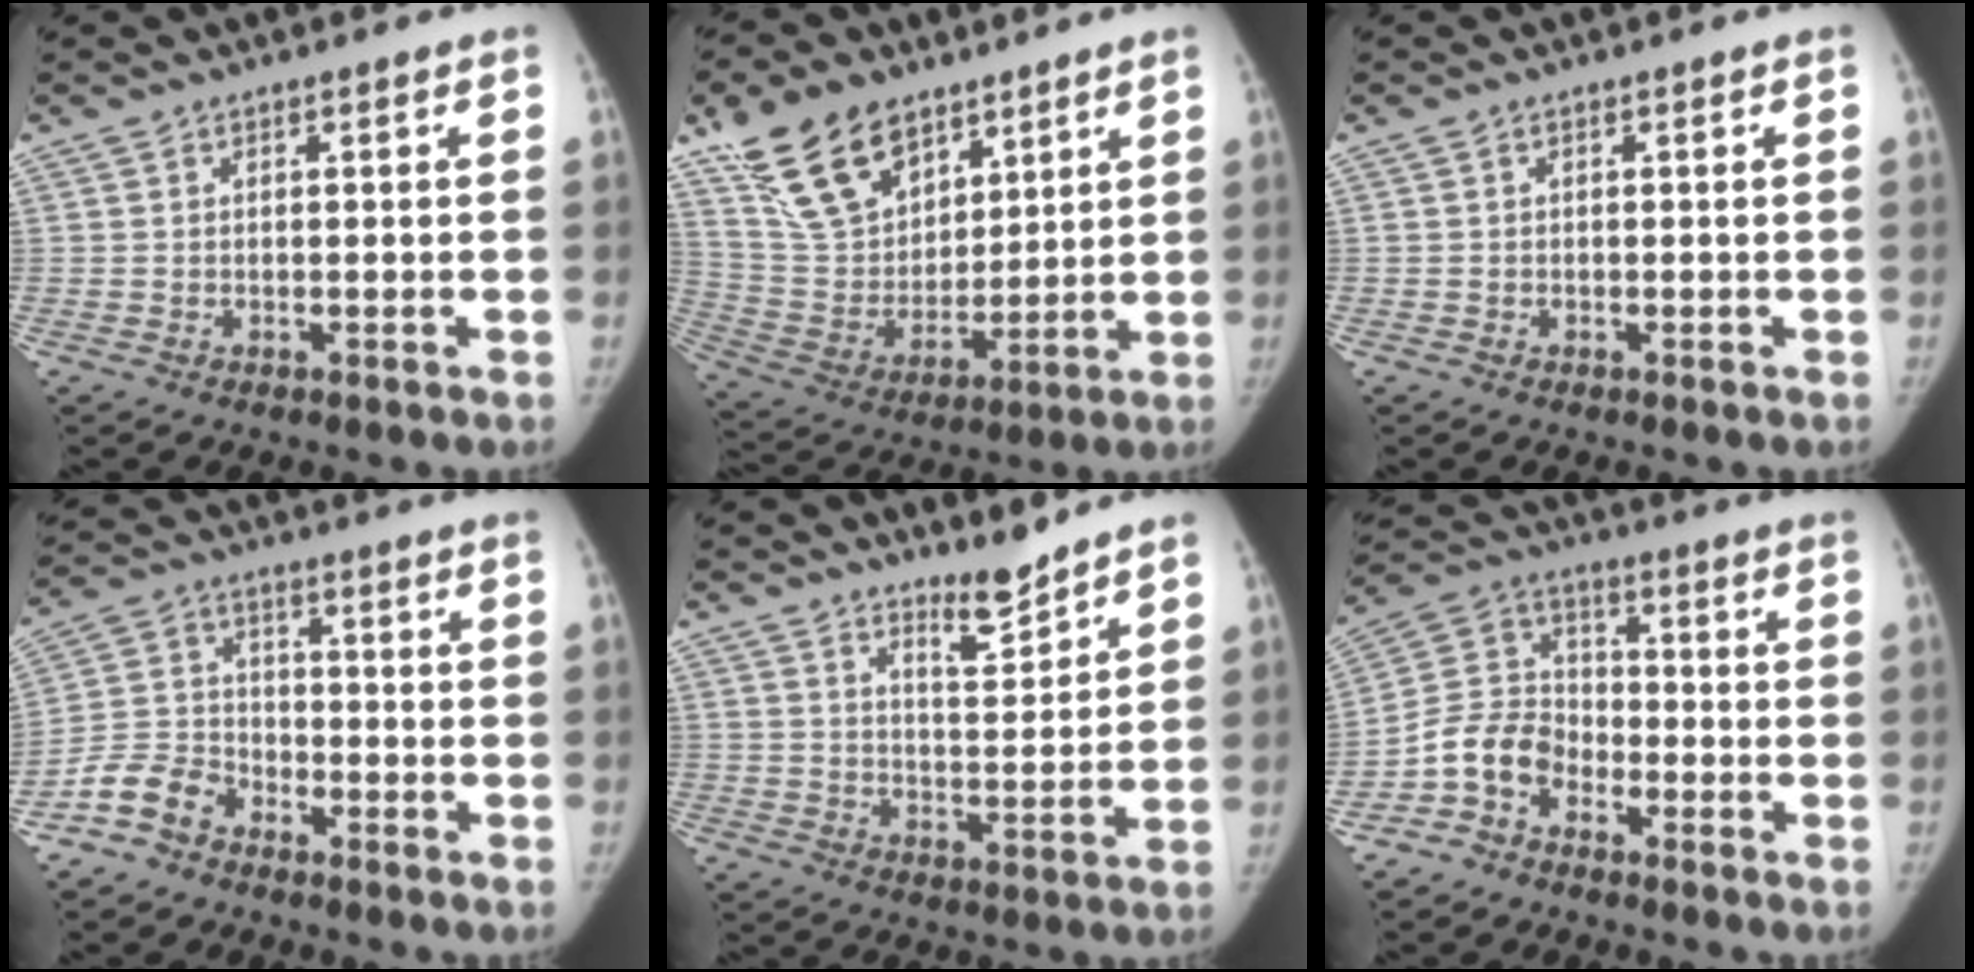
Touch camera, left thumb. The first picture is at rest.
{"total": 17.1, "force": [11.1, 10.0, 8.3], "torque": [-0.117, -0.047, 0.219]}
{"total": 0.0}
{"total": 7.3, "force": [-5.3, 4.4, 2.2], "torque": [-0.040, 0.033, -0.115]}
{"total": 6.3, "force": [5.4, 1.3, 2.9], "torque": [-0.035, -0.054, 0.092]}
{"total": 8.9, "force": [-5.0, 6.3, 3.8], "torque": [-0.065, 0.050, -0.110]}